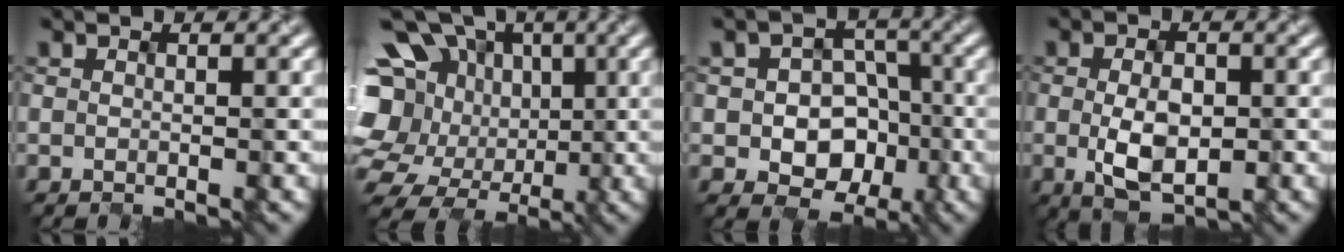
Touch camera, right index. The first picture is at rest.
{"total": 16.7, "force": [1.0, 14.6, 8.1], "torque": [-0.208, 0.023, 0.020]}
{"total": 7.0, "force": [-1.9, 5.5, 3.9], "torque": [-0.038, -0.010, -0.029]}
{"total": 4.7, "force": [-1.0, 2.5, 3.8], "torque": [-0.076, -0.004, -0.010]}